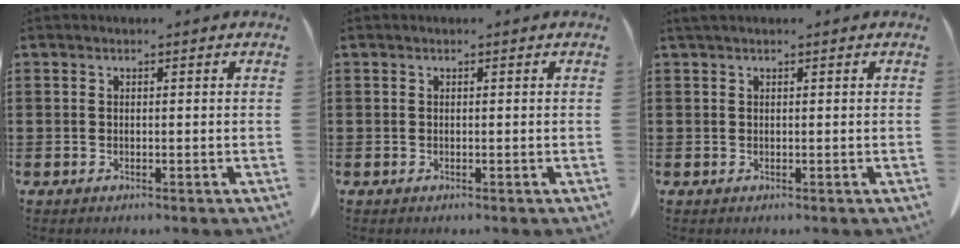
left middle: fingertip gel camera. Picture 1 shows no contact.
{"total": 0.0}
{"total": 0.7, "force": [0.4, 0.1, 0.5], "torque": [-0.011, 0.000, 0.009]}